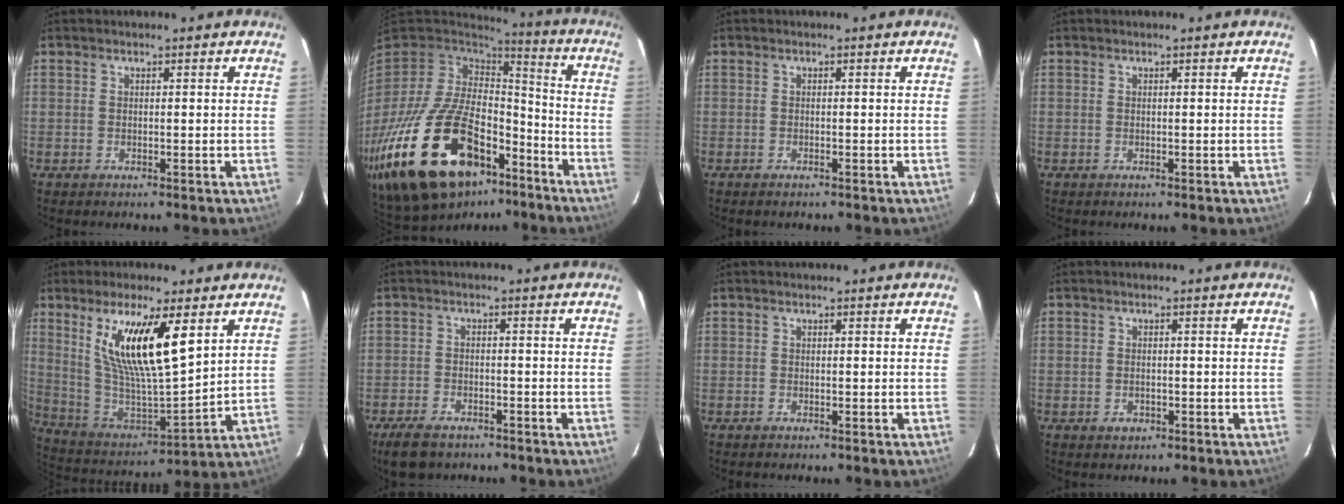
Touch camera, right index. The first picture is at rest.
{"total": 33.9, "force": [-18.8, 17.5, 22.2], "torque": [-0.463, -0.027, -0.291]}
{"total": 0.6, "force": [-0.5, 0.2, 0.2], "torque": [-0.005, -0.001, -0.010]}
{"total": 0.0}
{"total": 17.5, "force": [7.9, 4.3, 15.0], "torque": [-0.275, -0.009, 0.160]}
{"total": 7.0, "force": [-5.4, 3.3, 3.0], "torque": [-0.085, -0.004, -0.092]}
{"total": 0.0}
{"total": 1.5, "force": [-0.7, 1.2, 0.6], "torque": [-0.009, 0.002, -0.008]}